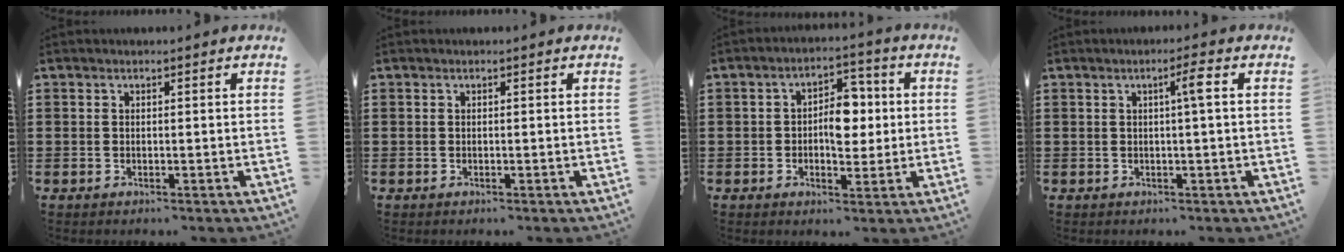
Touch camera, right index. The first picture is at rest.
{"total": 0.0}
{"total": 6.3, "force": [0.0, 3.8, 5.1], "torque": [-0.077, 0.005, -0.010]}
{"total": 2.7, "force": [0.4, -0.3, 2.6], "torque": [-0.033, -0.007, -0.001]}